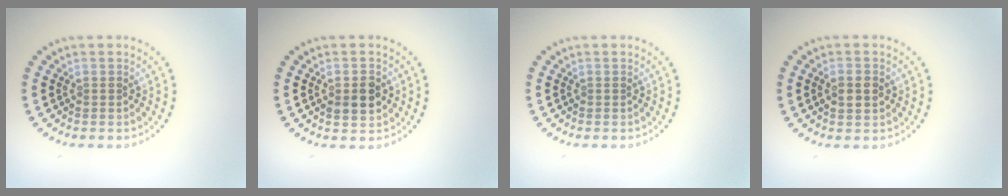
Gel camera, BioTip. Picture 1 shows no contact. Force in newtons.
{"total": 3.0, "press": 3.0, "slide": 0.2}
{"total": 0.0}
{"total": 1.9, "press": 1.9, "slide": 0.1}